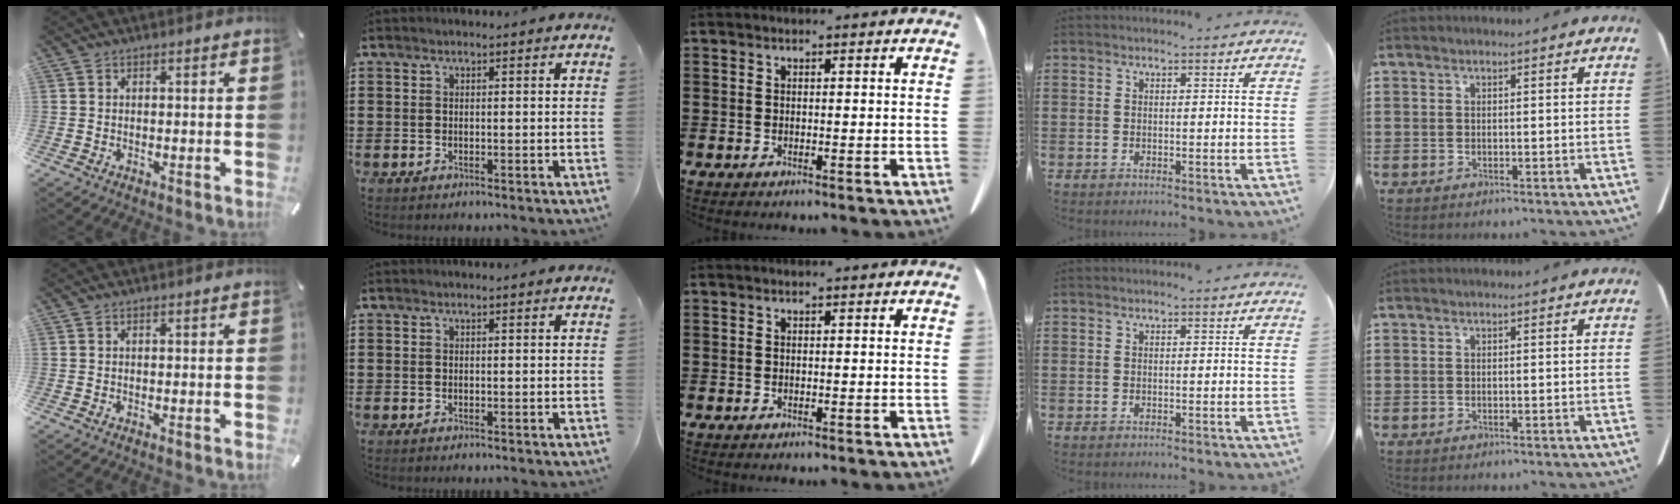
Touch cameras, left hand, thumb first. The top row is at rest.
{}